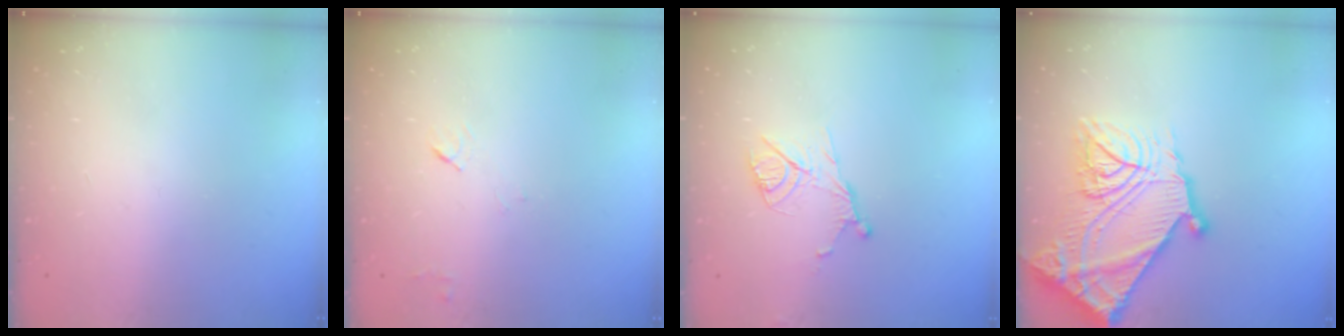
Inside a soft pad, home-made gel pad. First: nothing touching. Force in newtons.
{"total": 4.6, "press": 4.5, "slide": 0.6}
{"total": 10.9, "press": 10.9, "slide": 0.4}
{"total": 28.8, "press": 28.7, "slide": 2.7}